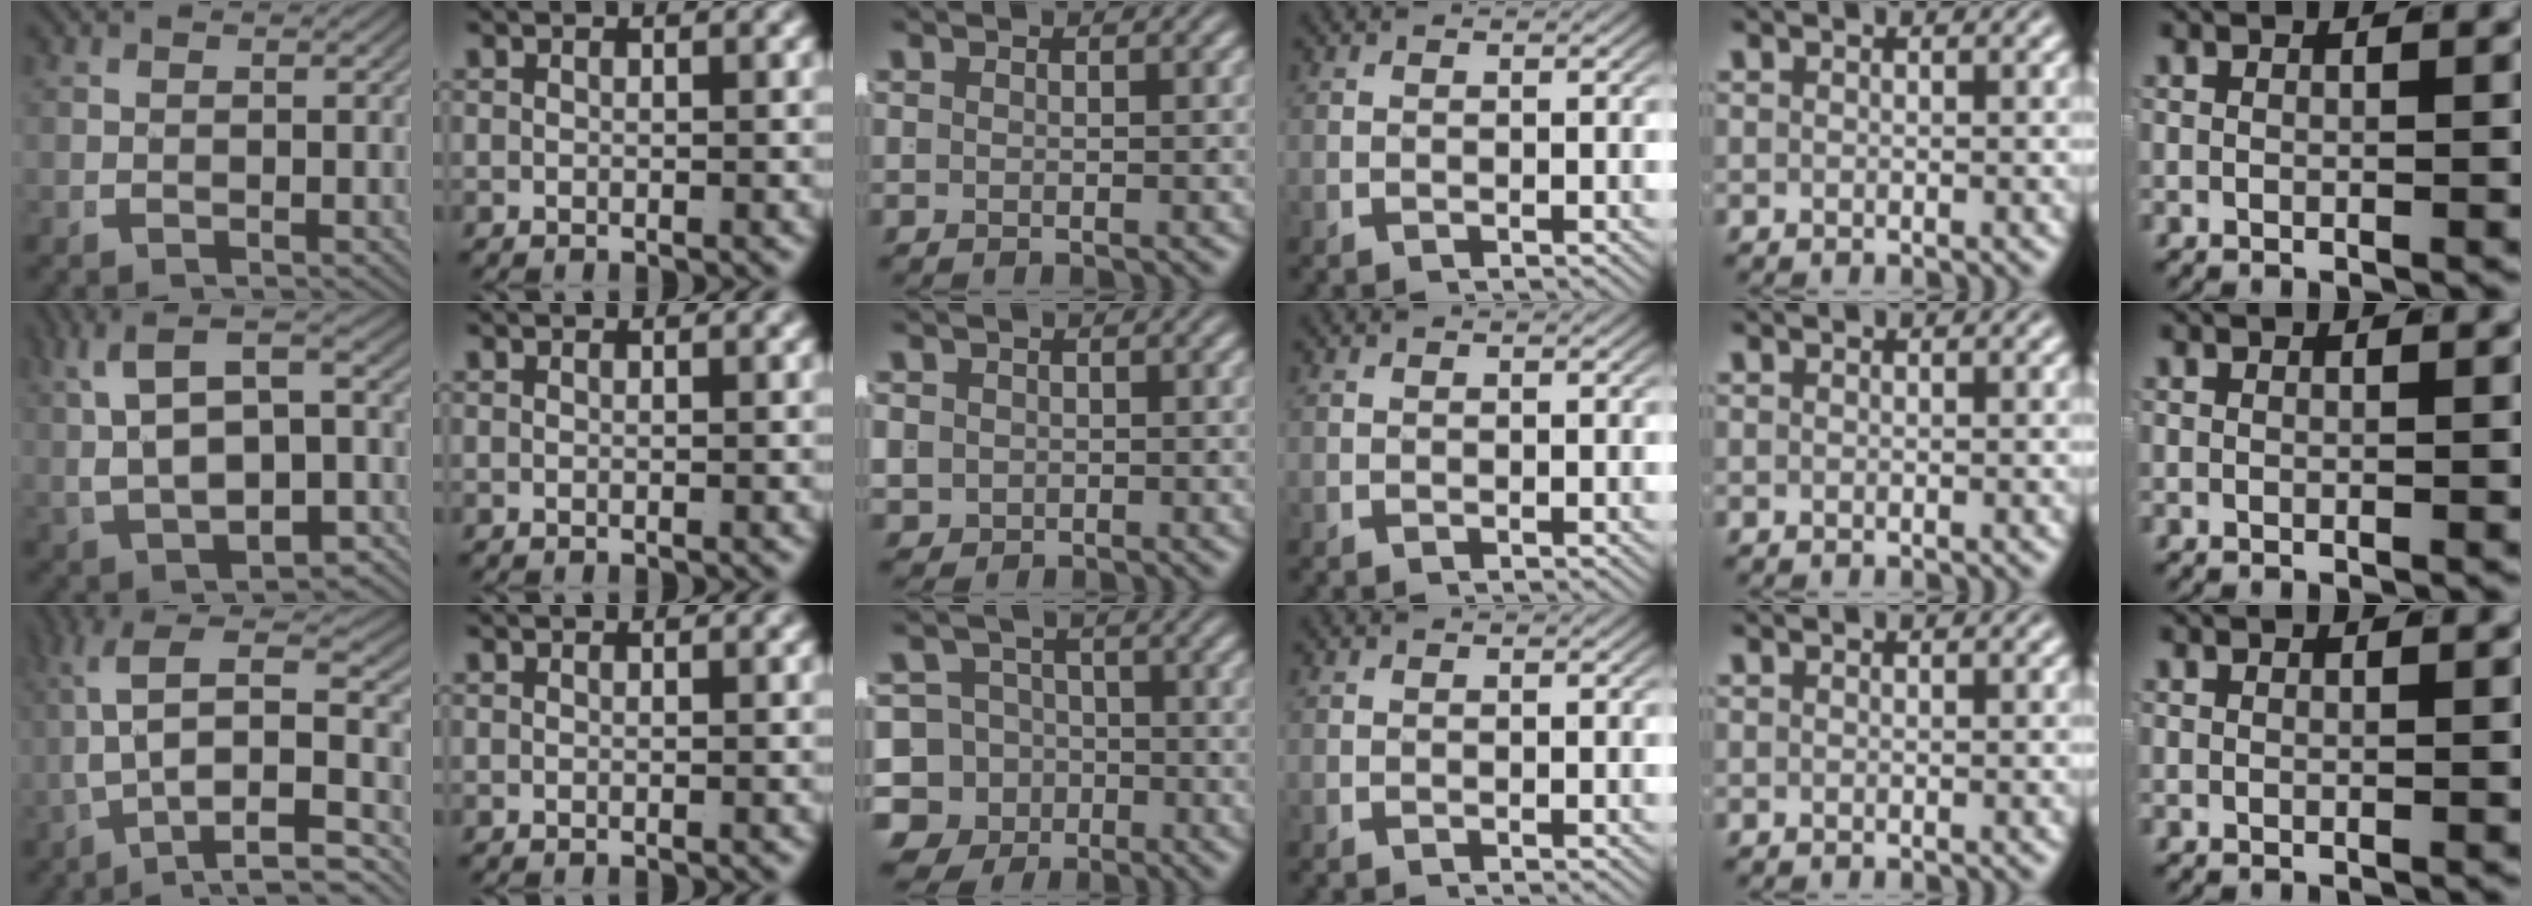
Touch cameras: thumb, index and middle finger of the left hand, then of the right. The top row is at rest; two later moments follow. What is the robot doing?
{"motion": "lift_and_place", "object": "shirt"}